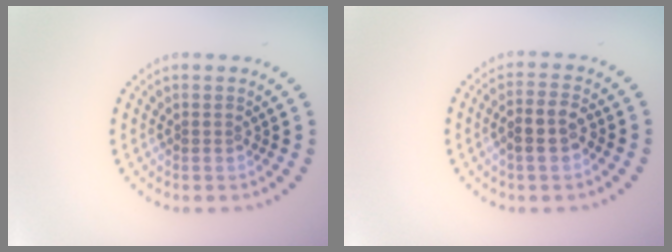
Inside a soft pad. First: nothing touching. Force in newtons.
{"total": 2.9, "press": 2.8, "slide": 0.9}